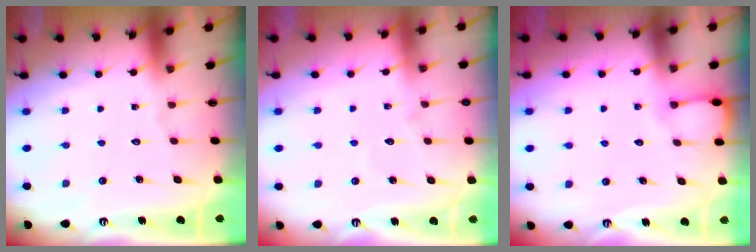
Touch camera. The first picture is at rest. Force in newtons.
{"total": 4.8, "press": 4.8, "slide": 0.5}
{"total": 3.1, "press": 3.1, "slide": 0.3}